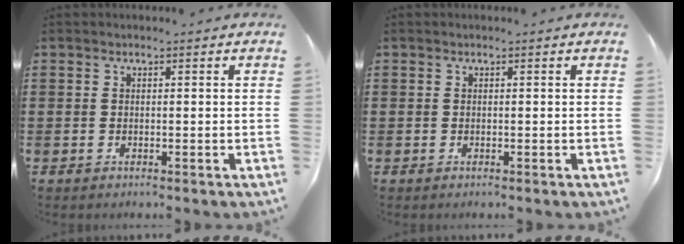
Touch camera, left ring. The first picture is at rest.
{"total": 0.0}